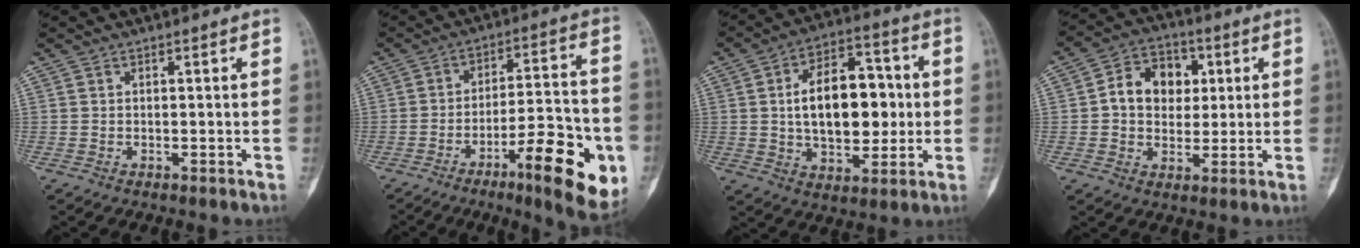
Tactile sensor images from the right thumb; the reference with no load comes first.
{"total": 18.3, "force": [-7.4, 4.9, 16.0], "torque": [-0.210, 0.033, -0.104]}
{"total": 17.5, "force": [0.9, 10.3, 14.2], "torque": [-0.188, 0.022, 0.016]}
{"total": 10.8, "force": [1.7, 8.5, 6.5], "torque": [-0.064, 0.012, 0.021]}